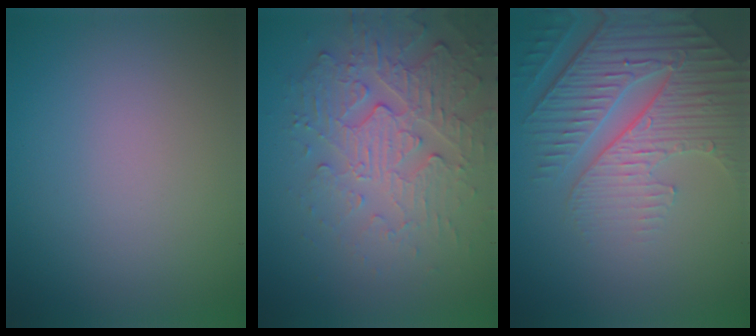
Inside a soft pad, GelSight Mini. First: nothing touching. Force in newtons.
{"total": 4.3, "press": 4.1, "slide": 1.3}
{"total": 6.6, "press": 5.2, "slide": 4.1}